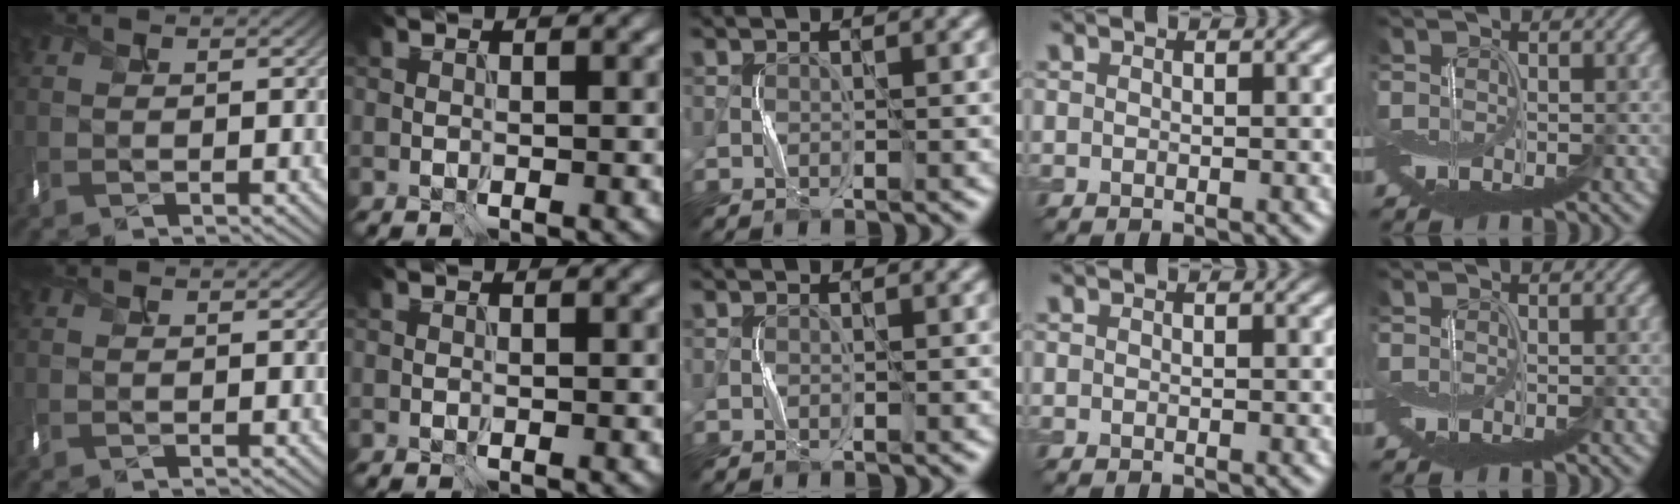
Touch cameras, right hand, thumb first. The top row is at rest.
{}